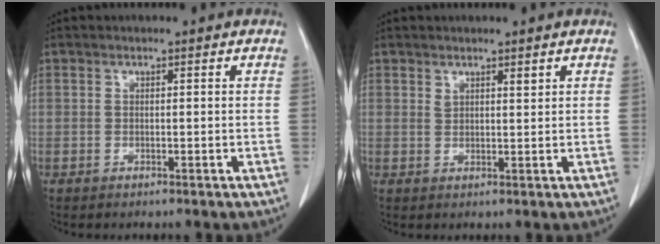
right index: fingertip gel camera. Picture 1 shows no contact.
{"total": 1.5, "force": [1.2, 0.4, 0.9], "torque": [-0.015, -0.002, 0.023]}